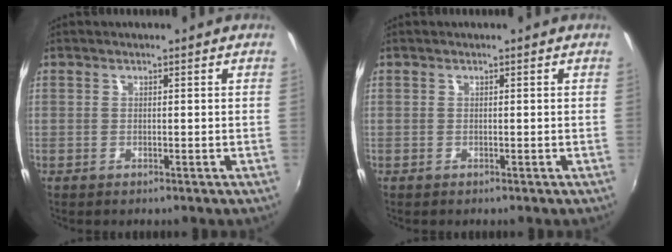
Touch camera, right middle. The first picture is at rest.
{"total": 0.0}